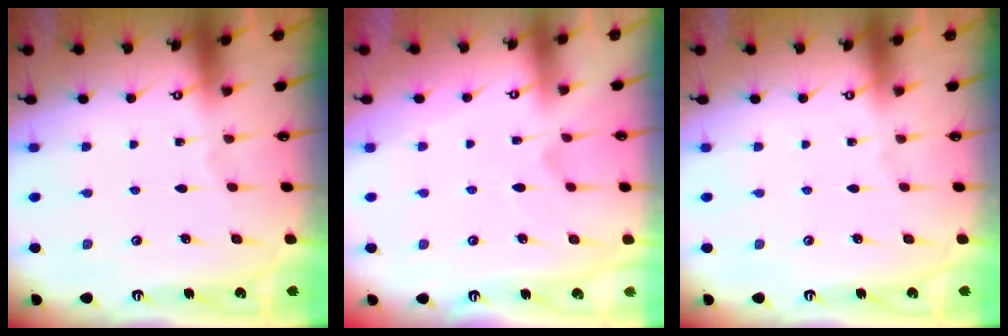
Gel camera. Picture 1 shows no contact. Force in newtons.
{"total": 2.4, "press": 2.2, "slide": 1.1}
{"total": 0.0}